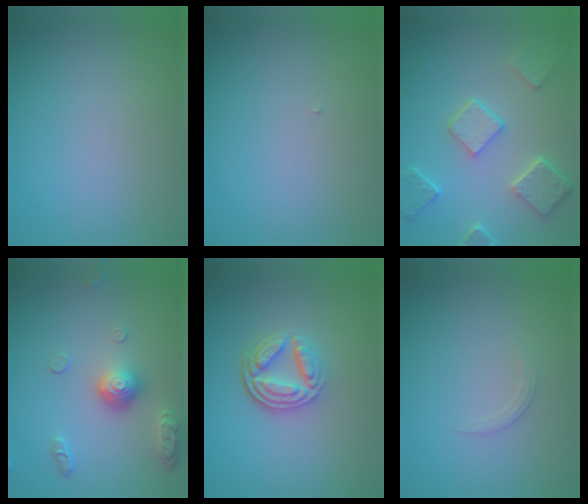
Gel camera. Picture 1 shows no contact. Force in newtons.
{"total": 0.0}
{"total": 5.0, "press": 4.0, "slide": 3.1}
{"total": 3.7, "press": 2.9, "slide": 2.4}
{"total": 4.5, "press": 3.4, "slide": 2.9}
{"total": 1.0, "press": 1.0, "slide": 0.0}